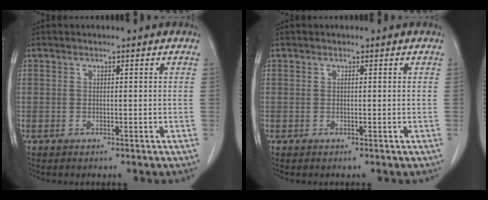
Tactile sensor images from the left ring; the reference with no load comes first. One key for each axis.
{"total": 0.0}